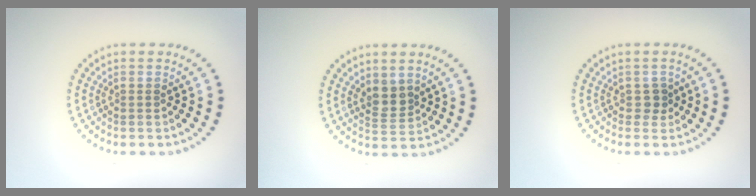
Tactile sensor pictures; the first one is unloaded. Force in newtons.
{"total": 2.0, "press": 1.7, "slide": 0.9}
{"total": 1.0, "press": 0.9, "slide": 0.6}